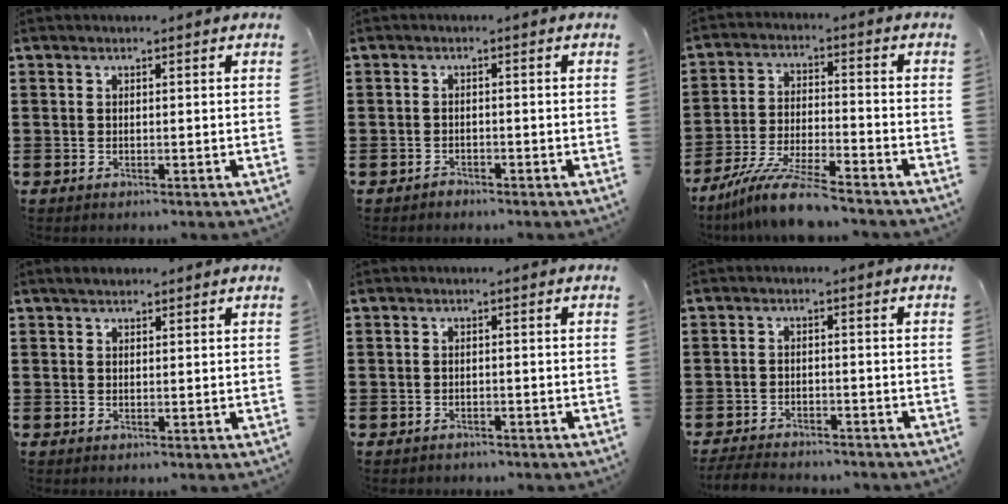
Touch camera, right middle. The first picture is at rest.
{"total": 1.1, "force": [-1.1, 0.3, 0.0], "torque": [-0.004, 0.000, -0.024]}
{"total": 9.5, "force": [-8.3, 0.3, 4.7], "torque": [-0.096, 0.000, -0.159]}
{"total": 1.2, "force": [1.1, 0.6, 0.2], "torque": [0.001, 0.002, 0.019]}
{"total": 1.0, "force": [-0.9, 0.3, -0.1], "torque": [0.000, 0.000, -0.020]}
{"total": 3.4, "force": [-3.3, 0.3, 0.4], "torque": [-0.017, -0.004, -0.071]}